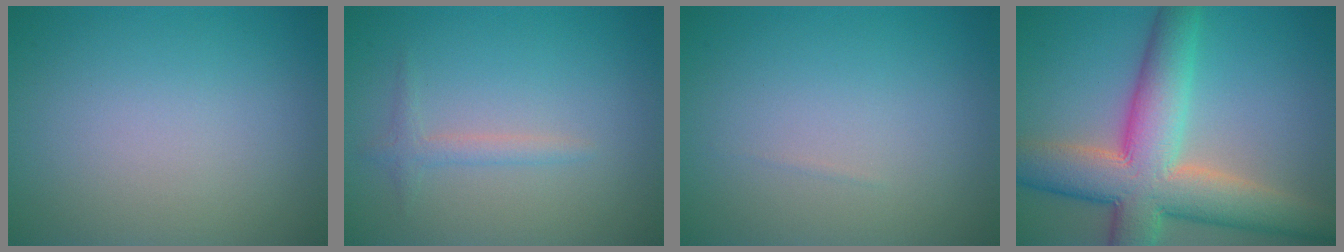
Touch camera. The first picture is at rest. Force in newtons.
{"total": 1.3, "press": 1.3, "slide": 0.0}
{"total": 0.0}
{"total": 10.7, "press": 10.6, "slide": 0.6}